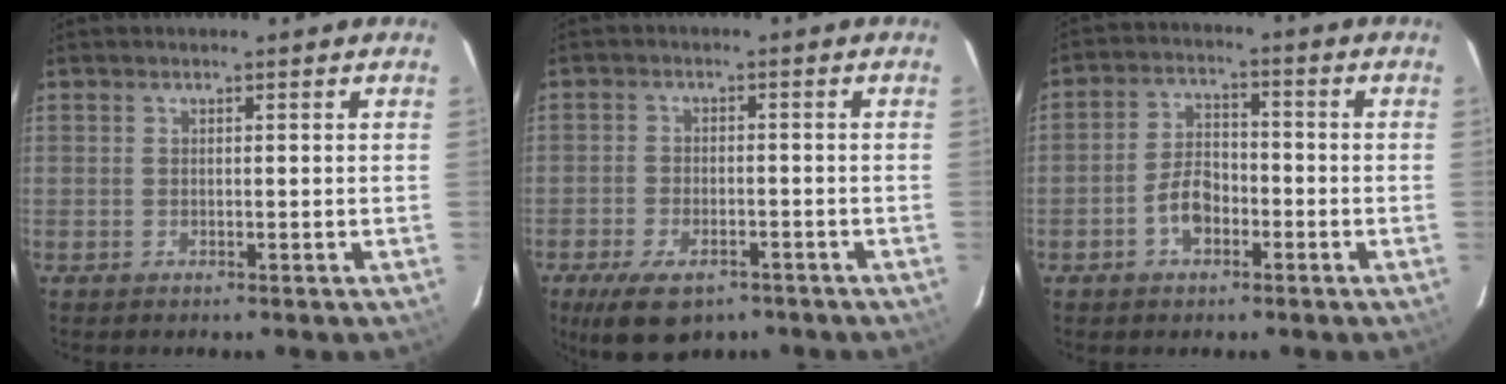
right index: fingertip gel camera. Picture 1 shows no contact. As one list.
[{"total": 8.1, "force": [-5.3, 4.0, 4.5], "torque": [-0.102, -0.018, -0.082]}, {"total": 6.1, "force": [-2.8, 3.8, 3.9], "torque": [-0.077, 0.017, -0.045]}]